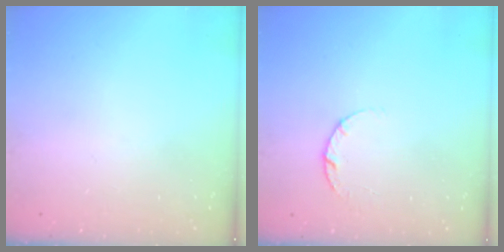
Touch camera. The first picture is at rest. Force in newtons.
{"total": 3.6, "press": 3.6, "slide": 0.5}